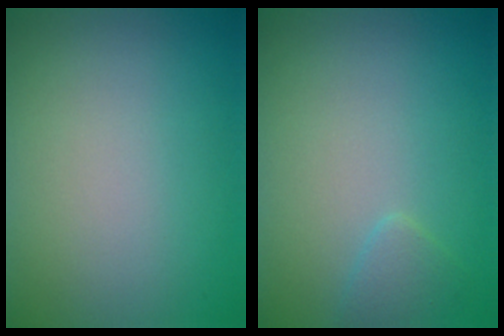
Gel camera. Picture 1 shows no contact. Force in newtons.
{"total": 1.2, "press": 1.2, "slide": 0.1}